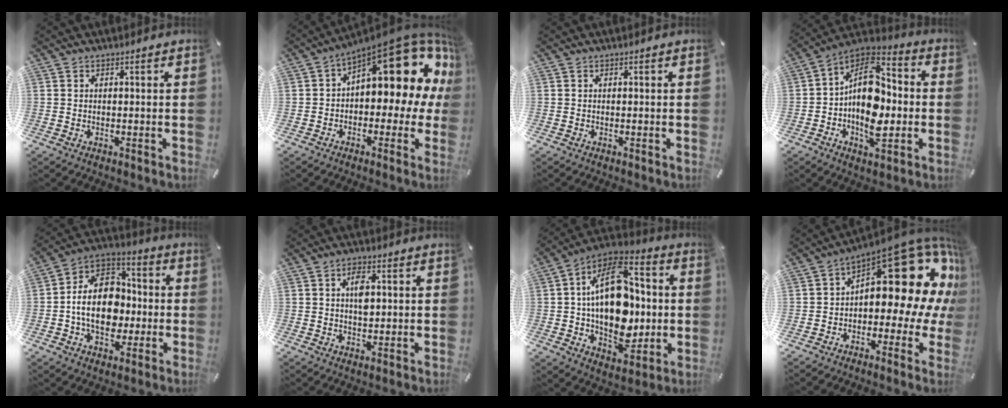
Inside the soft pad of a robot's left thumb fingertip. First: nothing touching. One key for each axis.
{"total": 14.9, "fx": 7.7, "fy": 6.4, "fz": 11.0, "tx": -0.140, "ty": -0.070, "tz": 0.123}
{"total": 0.0}
{"total": 16.0, "fx": -2.0, "fy": 10.4, "fz": 12.0, "tx": -0.215, "ty": -0.002, "tz": -0.041}
{"total": 16.0, "fx": -2.7, "fy": 12.1, "fz": 10.1, "tx": -0.189, "ty": 0.015, "tz": -0.050}
{"total": 4.5, "fx": 0.9, "fy": 2.4, "fz": 3.7, "tx": -0.063, "ty": 0.003, "tz": 0.010}
{"total": 22.5, "fx": 0.6, "fy": 14.5, "fz": 17.2, "tx": -0.288, "ty": -0.006, "tz": 0.015}
{"total": 20.7, "fx": 8.5, "fy": 10.3, "fz": 15.8, "tx": -0.192, "ty": -0.081, "tz": 0.142}